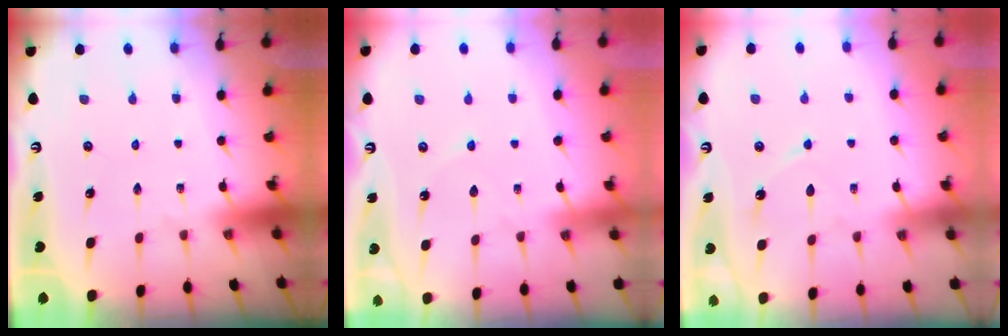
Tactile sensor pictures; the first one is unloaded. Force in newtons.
{"total": 3.5, "press": 3.5, "slide": 0.4}
{"total": 5.9, "press": 5.9, "slide": 0.7}